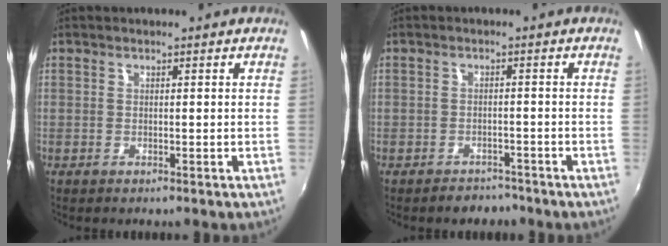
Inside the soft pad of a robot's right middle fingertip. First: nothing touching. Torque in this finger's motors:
{"motor_torque": [0.24, -0.52, 0.03, 0.01]}